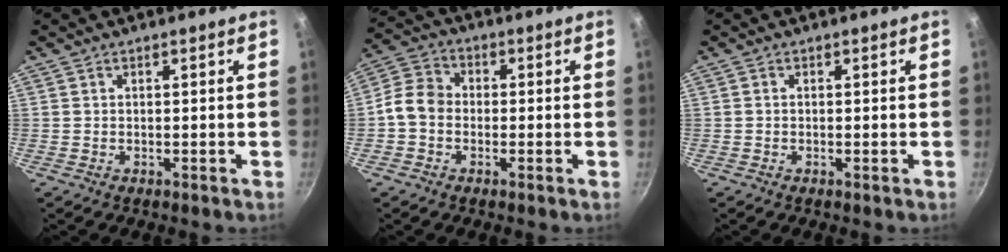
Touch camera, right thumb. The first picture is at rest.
{"total": 6.4, "force": [-1.2, 5.2, 3.5], "torque": [-0.050, 0.020, -0.044]}
{"total": 0.6, "force": [-0.3, 0.1, 0.5], "torque": [-0.012, 0.002, -0.007]}